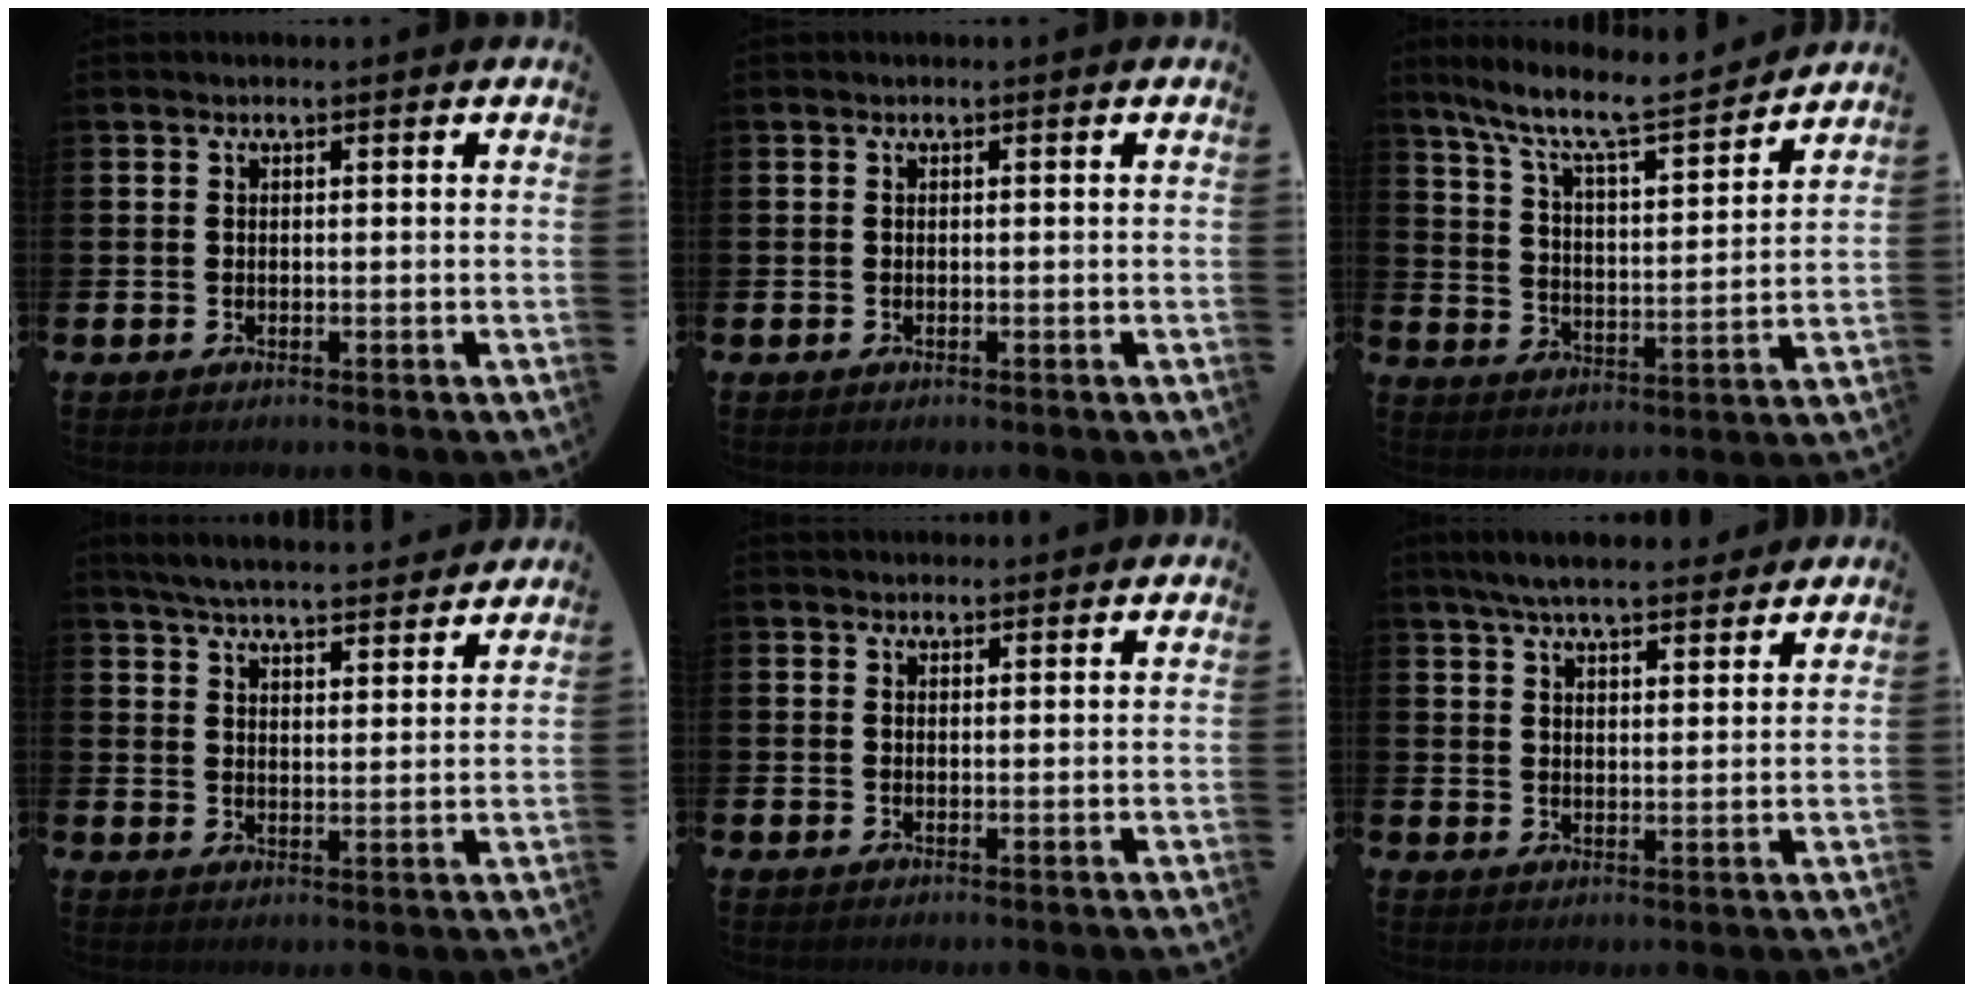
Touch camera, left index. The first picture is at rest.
{"total": 0.0}
{"total": 9.1, "force": [8.1, 1.2, 4.1], "torque": [-0.105, -0.058, 0.132]}
{"total": 6.0, "force": [5.9, 0.4, 1.1], "torque": [-0.036, -0.040, 0.103]}
{"total": 1.7, "force": [1.6, 0.5, 0.0], "torque": [0.009, -0.004, 0.028]}
{"total": 6.3, "force": [5.9, 1.0, 1.9], "torque": [-0.048, -0.021, 0.107]}